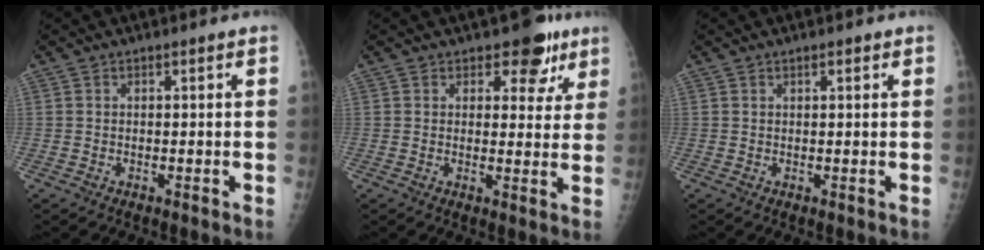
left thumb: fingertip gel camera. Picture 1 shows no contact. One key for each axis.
{"total": 6.9, "fx": 4.2, "fy": 4.2, "fz": 3.6, "tx": 0.000, "ty": -0.015, "tz": 0.051}
{"total": 1.0, "fx": 0.6, "fy": 0.3, "fz": 0.8, "tx": -0.012, "ty": 0.000, "tz": 0.008}